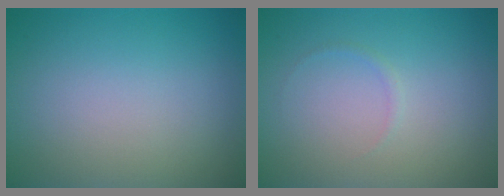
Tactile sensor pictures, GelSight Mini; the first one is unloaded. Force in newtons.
{"total": 1.2, "press": 1.2, "slide": 0.2}